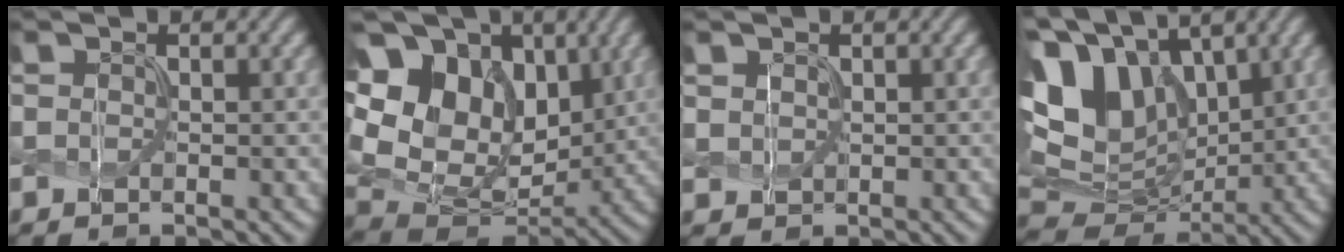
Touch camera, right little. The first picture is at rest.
{"total": 17.4, "force": [5.4, 12.2, 11.2], "torque": [-0.236, 0.027, 0.109]}
{"total": 1.0, "force": [0.6, 0.8, 0.2], "torque": [-0.009, -0.002, 0.017]}
{"total": 13.5, "force": [4.6, 8.8, 9.1], "torque": [-0.196, 0.016, 0.086]}